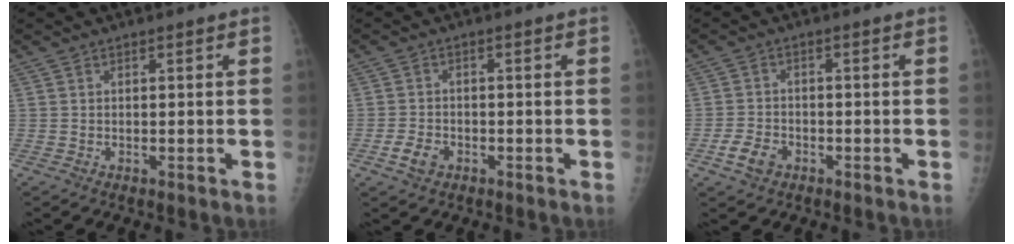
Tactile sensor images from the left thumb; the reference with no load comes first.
{"total": 3.4, "force": [-1.6, 2.4, 1.8], "torque": [-0.030, 0.008, -0.027]}
{"total": 4.4, "force": [-2.2, 3.1, 2.2], "torque": [-0.038, 0.012, -0.037]}